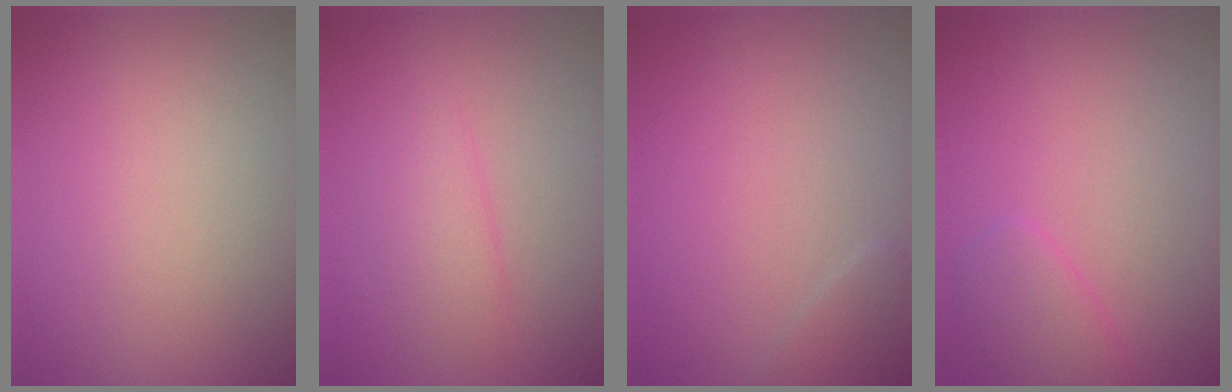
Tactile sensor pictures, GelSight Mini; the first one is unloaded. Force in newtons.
{"total": 1.8, "press": 1.8, "slide": 0.1}
{"total": 1.2, "press": 1.2, "slide": 0.0}
{"total": 1.6, "press": 1.6, "slide": 0.2}